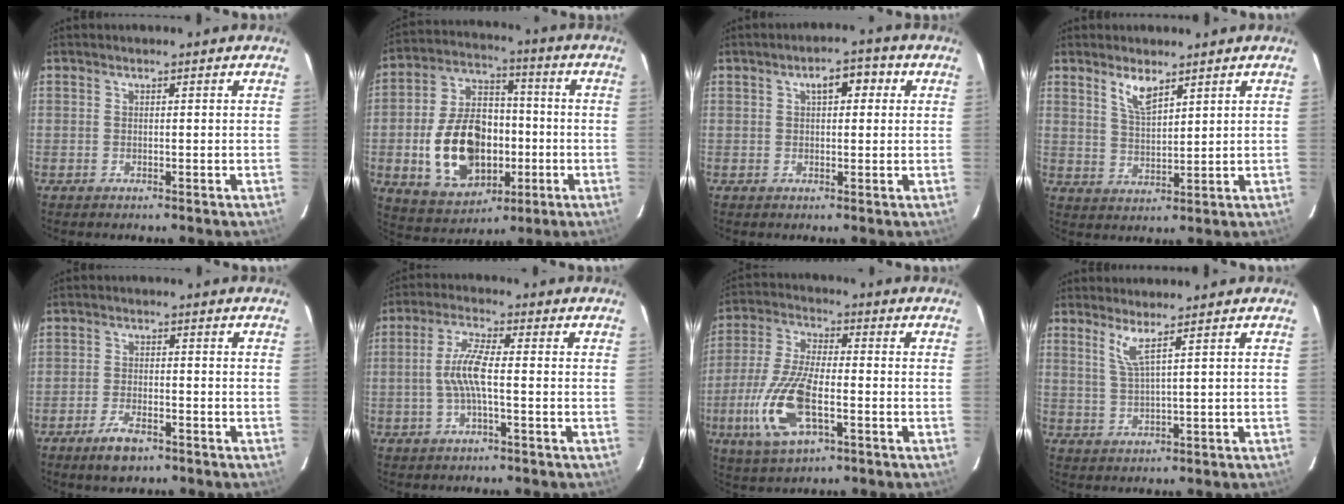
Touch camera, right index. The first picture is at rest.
{"total": 18.0, "force": [-3.7, 12.0, 12.9], "torque": [-0.265, 0.022, -0.041]}
{"total": 4.6, "force": [1.3, 2.4, 3.7], "torque": [-0.053, 0.022, 0.021]}
{"total": 5.1, "force": [3.5, 1.7, 3.4], "torque": [-0.063, -0.002, 0.069]}
{"total": 5.4, "force": [-3.7, 2.1, 3.3], "torque": [-0.079, -0.005, -0.064]}
{"total": 6.3, "force": [-1.1, 0.8, 6.1], "torque": [-0.127, 0.005, -0.020]}
{"total": 14.6, "force": [-4.7, 5.9, 12.5], "torque": [-0.274, -0.010, -0.091]}
{"total": 3.3, "force": [2.0, -0.6, 2.5], "torque": [-0.053, -0.010, 0.041]}